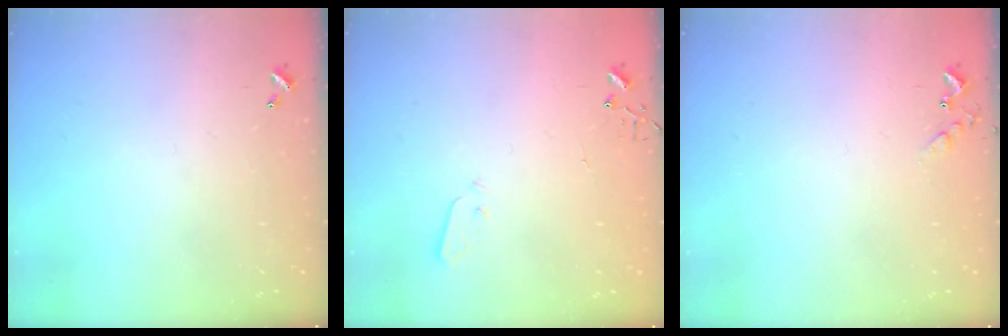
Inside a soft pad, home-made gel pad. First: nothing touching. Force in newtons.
{"total": 2.0, "press": 2.0, "slide": 0.4}
{"total": 5.5, "press": 5.5, "slide": 0.6}